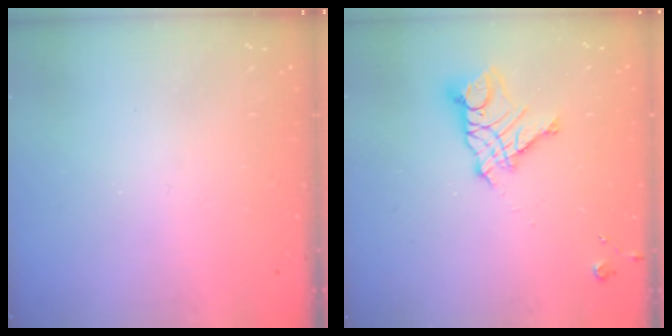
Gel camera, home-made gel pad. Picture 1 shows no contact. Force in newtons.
{"total": 12.0, "press": 11.9, "slide": 1.2}